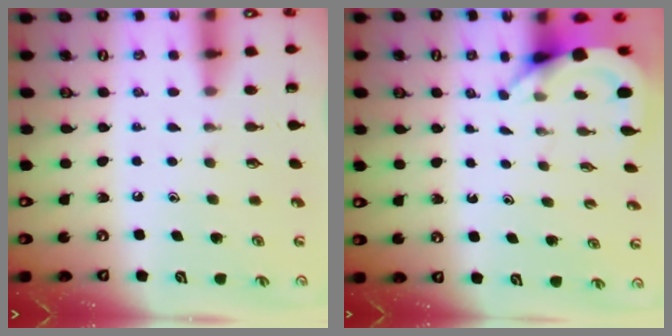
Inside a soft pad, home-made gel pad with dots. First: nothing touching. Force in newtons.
{"total": 3.9, "press": 3.8, "slide": 0.3}